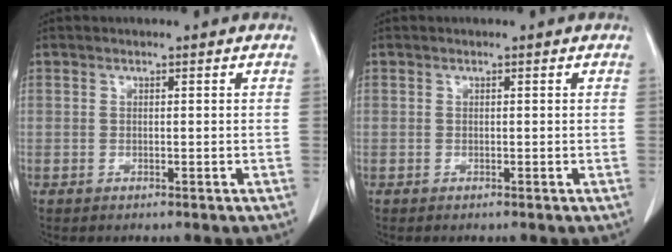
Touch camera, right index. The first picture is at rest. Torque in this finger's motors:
{"motor_torque": [0.04, -0.01, -0.01, 0.00]}